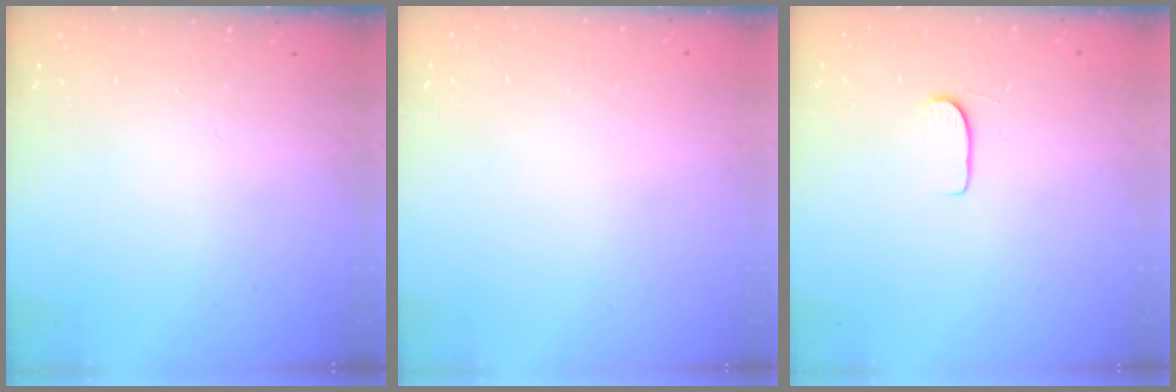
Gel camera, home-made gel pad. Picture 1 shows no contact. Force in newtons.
{"total": 0.0}
{"total": 4.5, "press": 4.5, "slide": 0.4}